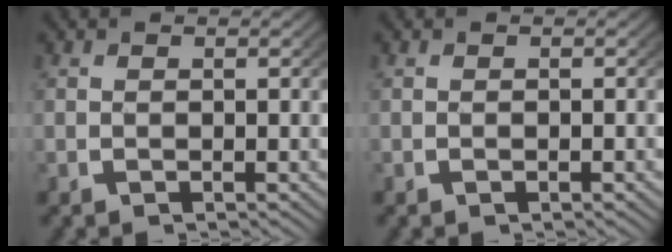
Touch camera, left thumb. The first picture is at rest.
{"total": 0.0}